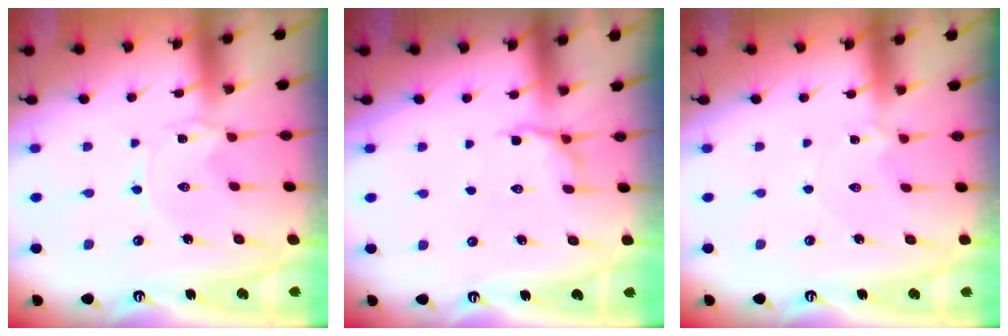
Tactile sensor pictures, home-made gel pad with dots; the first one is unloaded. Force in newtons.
{"total": 6.4, "press": 6.2, "slide": 1.5}
{"total": 2.5, "press": 2.5, "slide": 0.4}